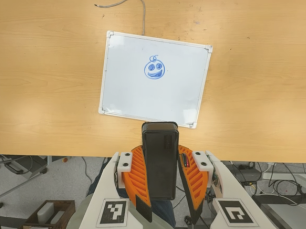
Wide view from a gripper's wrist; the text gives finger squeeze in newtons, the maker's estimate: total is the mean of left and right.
{"total": 10.7, "left": 8.6, "right": 12.8}